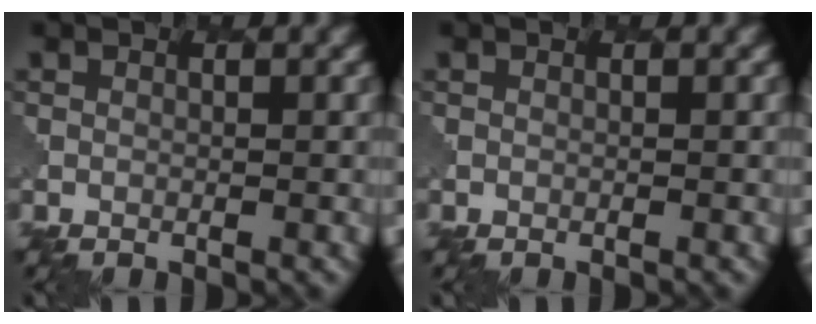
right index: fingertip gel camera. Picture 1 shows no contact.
{"total": 0.0}